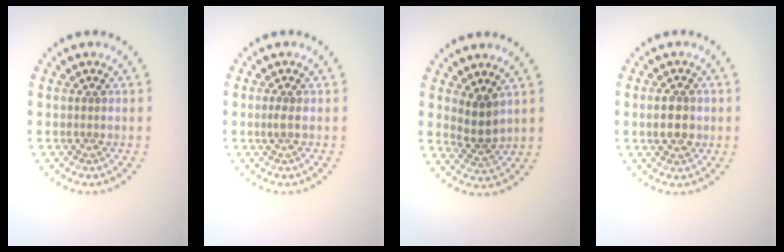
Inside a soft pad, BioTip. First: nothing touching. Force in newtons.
{"total": 0.7, "press": 0.6, "slide": 0.3}
{"total": 2.5, "press": 2.0, "slide": 1.4}
{"total": 2.8, "press": 2.8, "slide": 0.2}